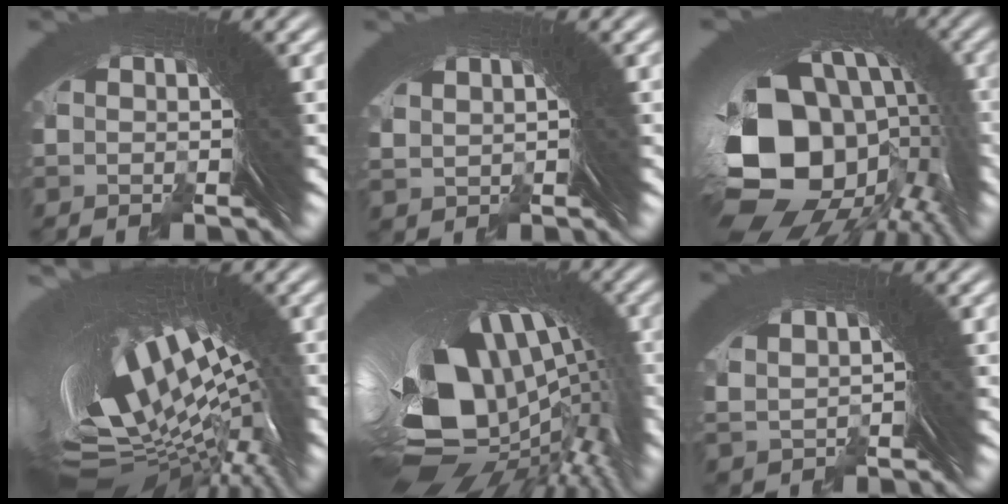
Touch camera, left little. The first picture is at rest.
{"total": 0.7, "force": [0.3, 0.4, -0.5], "torque": [0.003, -0.006, 0.020]}
{"total": 22.5, "force": [-3.5, 15.8, 15.6], "torque": [-0.292, -0.064, -0.039]}
{"total": 20.8, "force": [0.1, 11.4, 17.4], "torque": [-0.311, -0.033, 0.018]}
{"total": 18.7, "force": [-3.4, 12.5, 13.6], "torque": [-0.258, -0.052, -0.031]}
{"total": 1.4, "force": [0.4, 1.3, 0.3], "torque": [-0.024, -0.011, 0.024]}